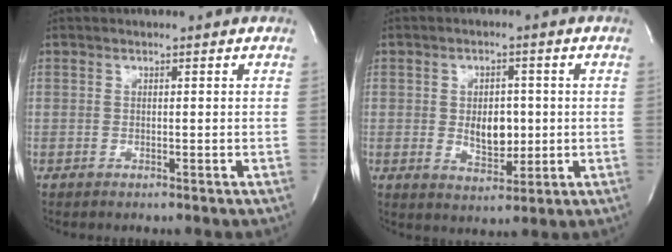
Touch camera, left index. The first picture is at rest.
{"total": 5.5, "force": [-0.3, 3.3, 4.4], "torque": [-0.069, -0.006, 0.005]}